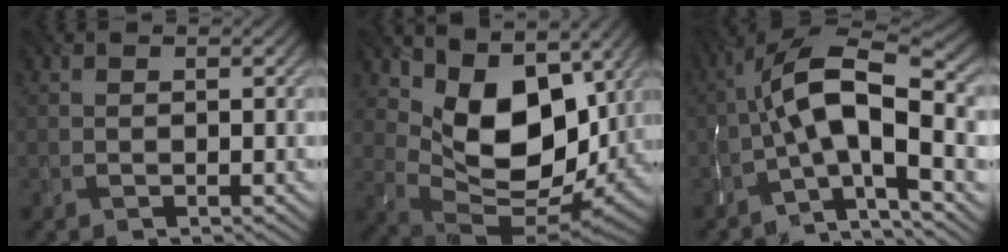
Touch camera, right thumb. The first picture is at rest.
{"total": 13.2, "force": [4.8, 8.0, 9.4], "torque": [-0.161, -0.014, 0.099]}
{"total": 12.9, "force": [-2.3, 4.5, 11.9], "torque": [-0.215, 0.017, -0.054]}